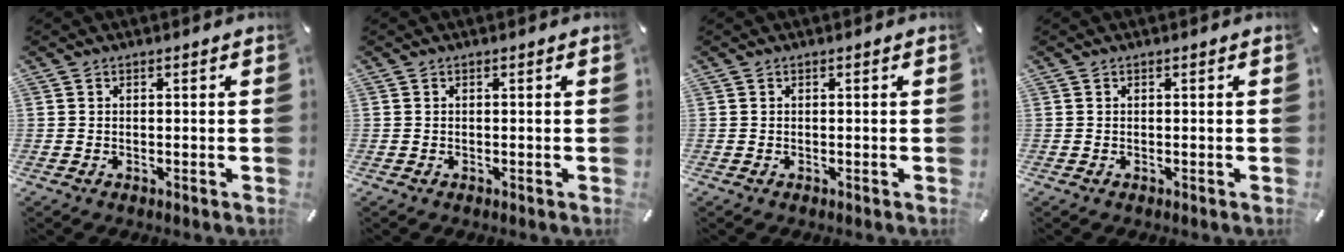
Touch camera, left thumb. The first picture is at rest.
{"total": 0.0}
{"total": 0.0}
{"total": 0.0}